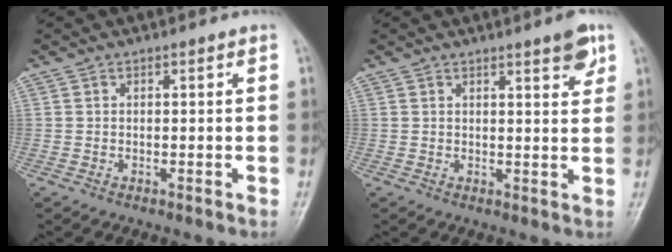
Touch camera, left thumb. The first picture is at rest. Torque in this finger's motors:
{"motor_torque": [-0.01, 0.02, 0.11, 0.04, 0.11]}